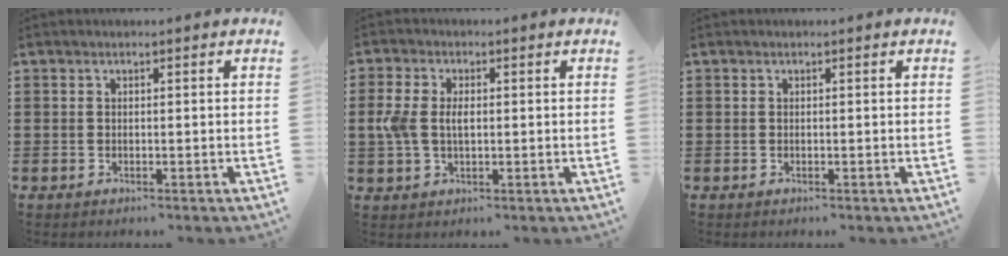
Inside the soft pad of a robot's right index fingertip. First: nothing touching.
{"total": 4.4, "force": [0.2, 2.6, 3.6], "torque": [-0.096, 0.002, -0.006]}
{"total": 0.0}